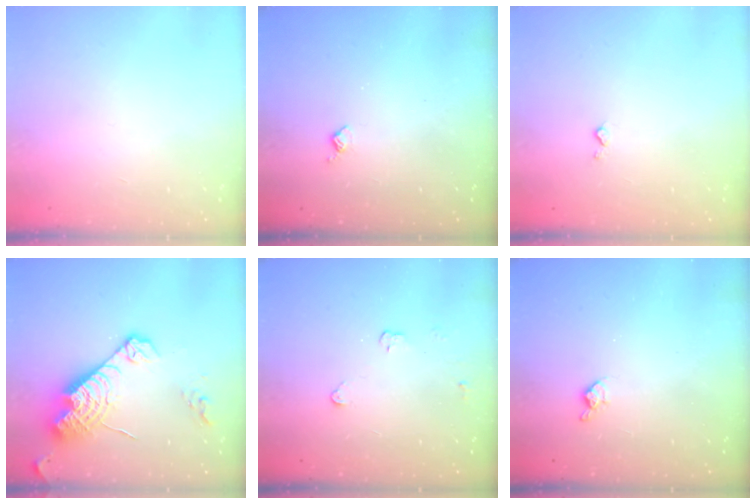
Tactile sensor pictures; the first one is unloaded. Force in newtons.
{"total": 3.2, "press": 3.2, "slide": 0.5}
{"total": 2.8, "press": 2.7, "slide": 0.4}
{"total": 16.9, "press": 16.8, "slide": 1.4}
{"total": 2.9, "press": 2.9, "slide": 0.4}
{"total": 4.9, "press": 4.8, "slide": 0.5}